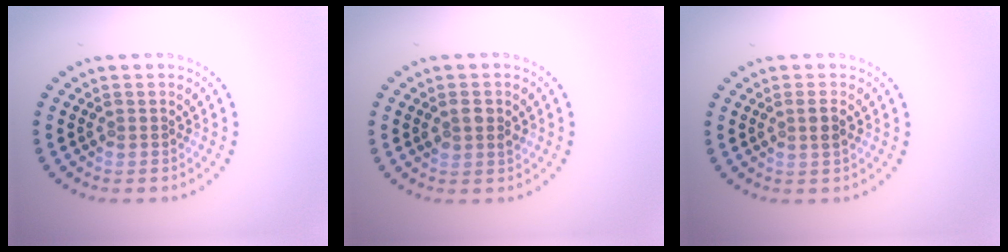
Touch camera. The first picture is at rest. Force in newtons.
{"total": 1.5, "press": 1.5, "slide": 0.3}
{"total": 1.3, "press": 1.2, "slide": 0.5}